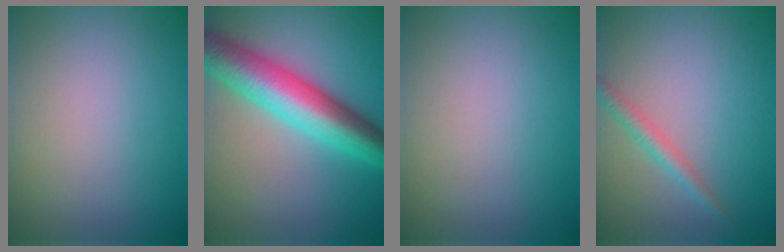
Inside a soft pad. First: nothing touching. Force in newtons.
{"total": 9.0, "press": 9.0, "slide": 0.2}
{"total": 0.0}
{"total": 1.8, "press": 1.8, "slide": 0.0}